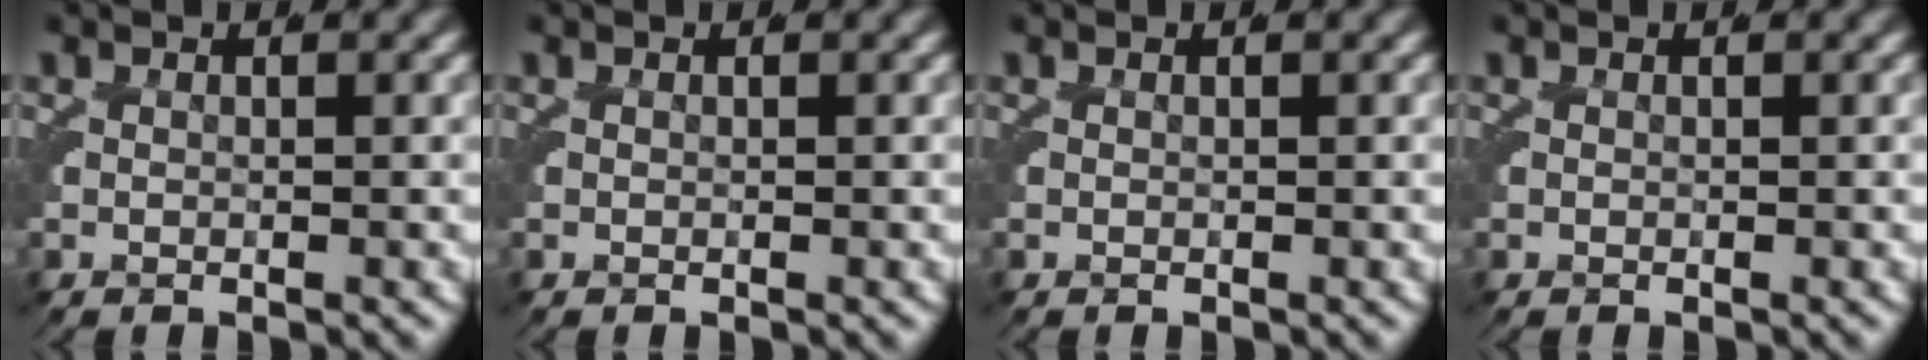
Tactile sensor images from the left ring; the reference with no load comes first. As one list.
[{"total": 0.0}, {"total": 0.0}, {"total": 0.0}]